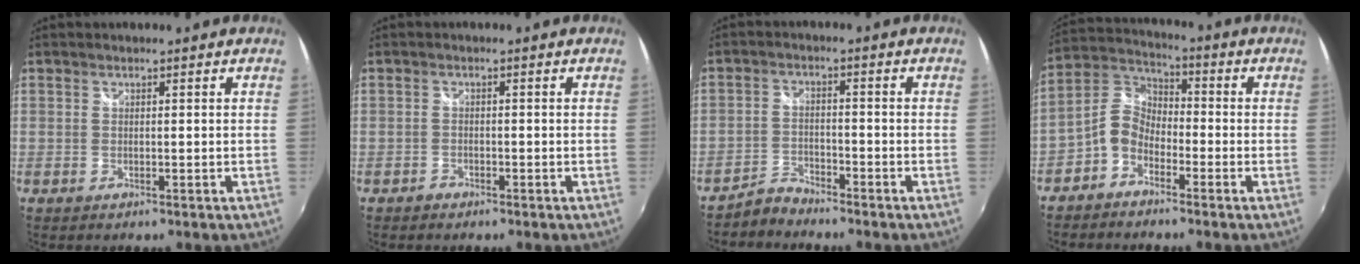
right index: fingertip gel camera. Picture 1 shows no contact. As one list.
[{"total": 1.5, "force": [-1.2, 0.9, 0.2], "torque": [-0.005, 0.001, -0.021]}, {"total": 3.8, "force": [-3.7, 0.9, 0.0], "torque": [-0.006, 0.006, -0.072]}, {"total": 6.6, "force": [-3.8, 4.5, 3.0], "torque": [-0.070, 0.021, -0.087]}]